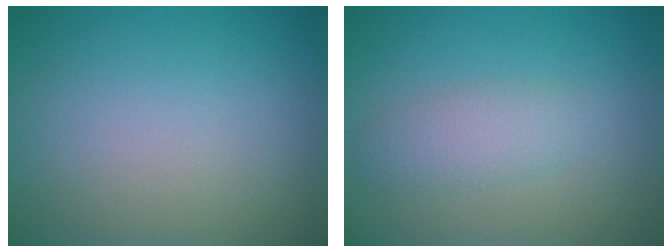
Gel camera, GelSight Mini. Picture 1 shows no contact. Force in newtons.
{"total": 2.3, "press": 2.3, "slide": 0.0}